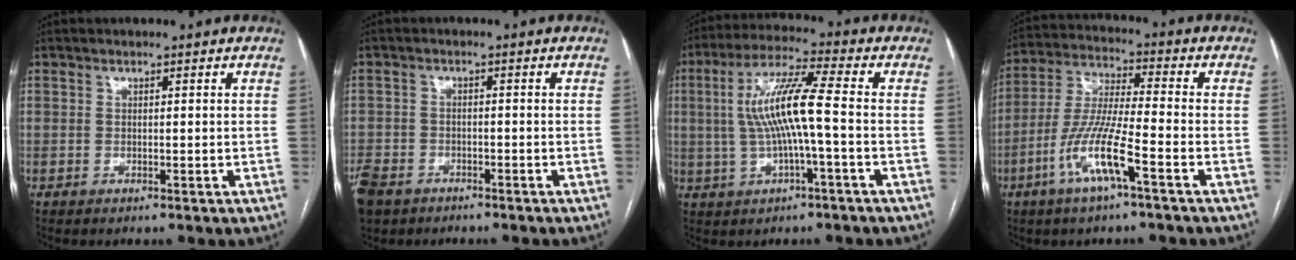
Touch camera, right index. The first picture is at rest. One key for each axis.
{"total": 10.0, "fx": -6.6, "fy": 6.5, "fz": 4.0, "tx": -0.114, "ty": -0.004, "tz": -0.107}
{"total": 10.6, "fx": -0.4, "fy": 0.5, "fz": 10.6, "tx": -0.210, "ty": 0.019, "tz": -0.009}
{"total": 11.3, "fx": -5.2, "fy": 0.7, "fz": 10.0, "tx": -0.211, "ty": -0.003, "tz": -0.105}